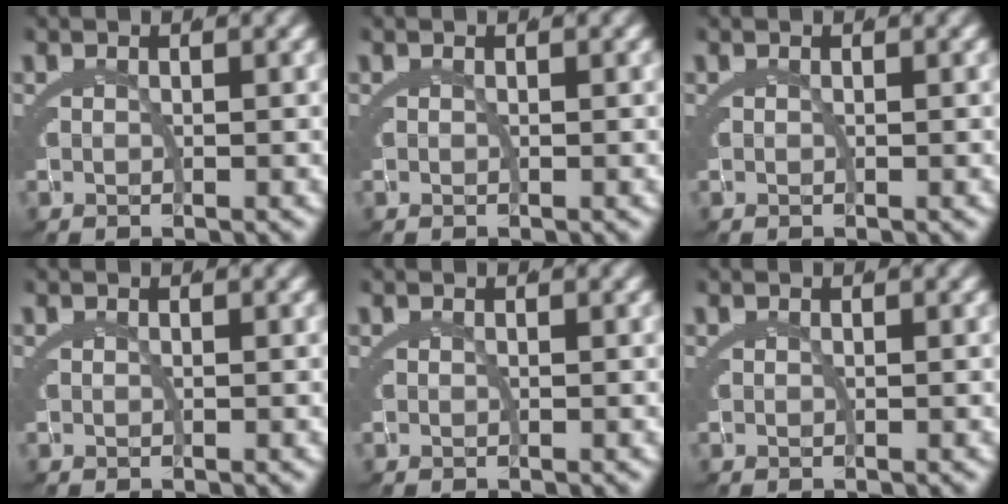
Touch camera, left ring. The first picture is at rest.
{"total": 0.0}
{"total": 0.0}
{"total": 0.0}
{"total": 0.0}
{"total": 0.0}